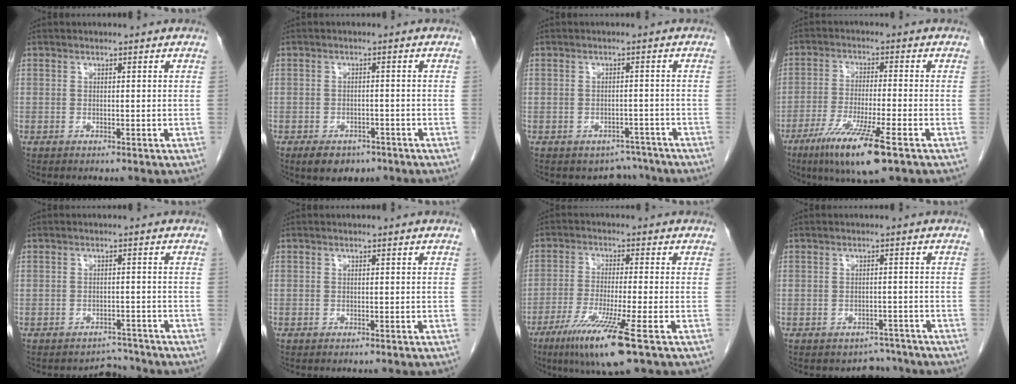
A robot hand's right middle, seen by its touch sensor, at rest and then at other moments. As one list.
[{"total": 5.7, "force": [-4.0, 3.3, 2.4], "torque": [-0.036, -0.001, -0.054]}, {"total": 4.4, "force": [-3.7, 2.3, -0.4], "torque": [0.016, 0.016, -0.045]}, {"total": 11.0, "force": [-6.3, 0.6, 9.0], "torque": [-0.172, -0.032, -0.107]}, {"total": 2.9, "force": [-2.6, 0.8, -0.9], "torque": [0.013, 0.005, -0.036]}, {"total": 0.0}, {"total": 10.7, "force": [-5.7, -0.5, 9.0], "torque": [-0.174, -0.036, -0.102]}, {"total": 3.2, "force": [-2.7, 1.6, -0.5], "torque": [0.007, 0.010, -0.036]}]